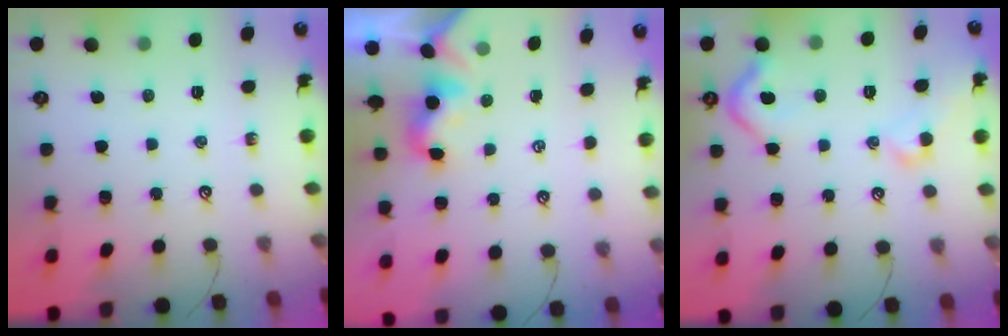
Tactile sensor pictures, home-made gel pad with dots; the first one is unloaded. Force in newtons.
{"total": 2.1, "press": 2.1, "slide": 0.5}
{"total": 6.6, "press": 6.6, "slide": 0.9}